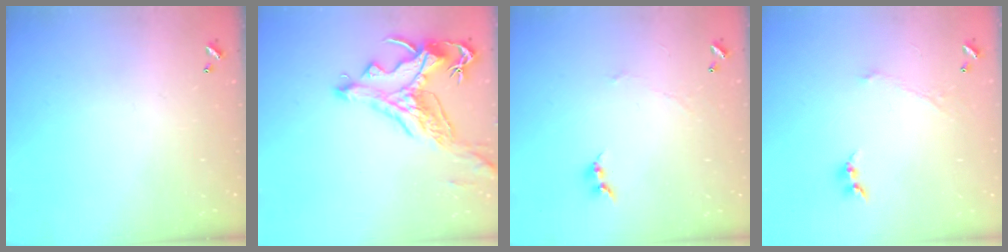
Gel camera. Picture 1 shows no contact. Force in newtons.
{"total": 2.2, "press": 1.7, "slide": 1.3}
{"total": 0.7, "press": 0.4, "slide": 0.6}
{"total": 1.0, "press": 0.9, "slide": 0.4}